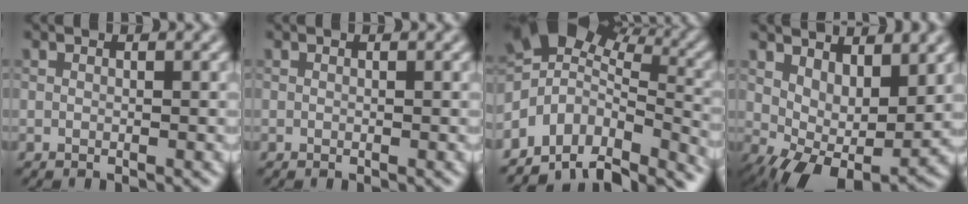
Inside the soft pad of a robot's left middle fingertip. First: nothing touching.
{"total": 0.0}
{"total": 10.6, "force": [-5.9, 5.9, 6.5], "torque": [-0.109, 0.020, -0.101]}
{"total": 6.9, "force": [1.7, 3.7, 5.5], "torque": [-0.072, -0.016, 0.047]}